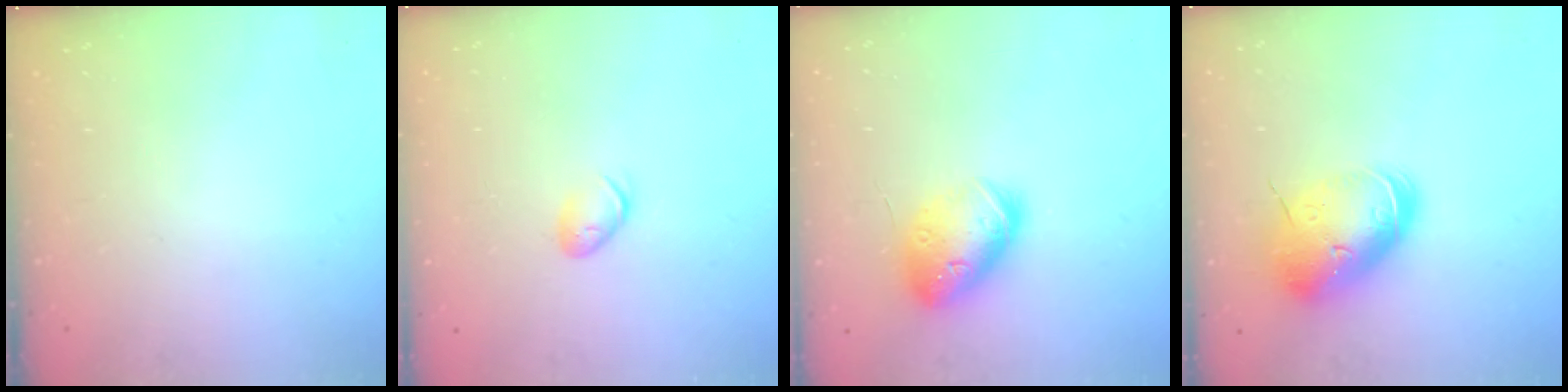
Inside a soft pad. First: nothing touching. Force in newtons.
{"total": 5.7, "press": 5.6, "slide": 0.9}
{"total": 17.1, "press": 16.9, "slide": 2.7}
{"total": 18.7, "press": 18.5, "slide": 3.0}